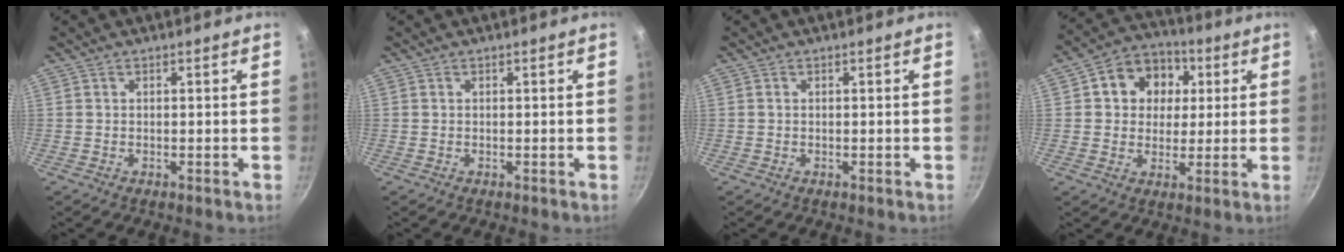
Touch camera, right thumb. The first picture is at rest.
{"total": 0.0}
{"total": 0.0}
{"total": 11.9, "force": [3.1, 9.9, 5.8], "torque": [-0.060, 0.010, 0.037]}